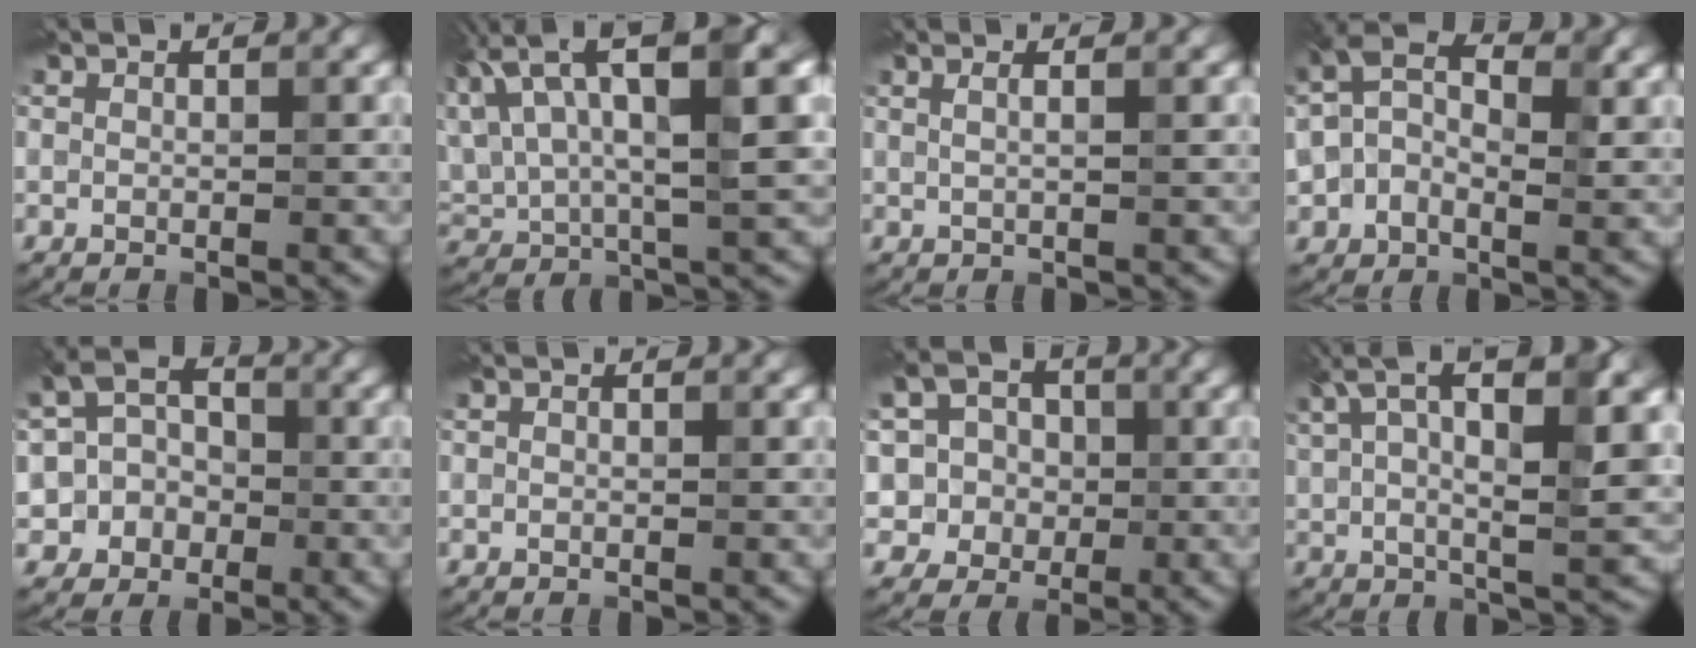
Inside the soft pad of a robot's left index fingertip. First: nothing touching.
{"total": 14.0, "force": [5.9, 5.1, 11.7], "torque": [-0.229, 0.028, 0.104]}
{"total": 3.1, "force": [1.3, 1.6, 2.3], "torque": [-0.010, 0.013, -0.017]}
{"total": 8.1, "force": [1.2, 5.3, 6.1], "torque": [-0.121, 0.010, 0.005]}
{"total": 4.4, "force": [-1.3, 3.8, 1.8], "torque": [-0.022, 0.007, -0.029]}
{"total": 0.0}
{"total": 5.8, "force": [0.7, 5.2, 2.4], "torque": [-0.036, 0.019, -0.018]}
{"total": 10.8, "force": [4.7, 3.6, 9.1], "torque": [-0.166, 0.012, 0.077]}